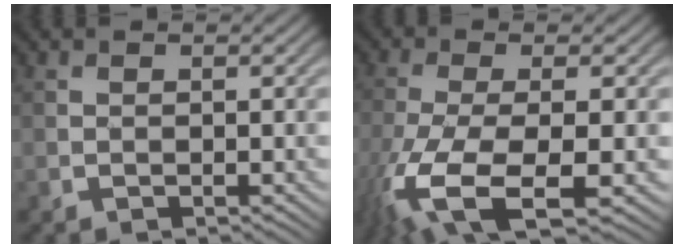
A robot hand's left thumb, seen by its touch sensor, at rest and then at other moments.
{"total": 12.0, "force": [-5.6, 4.2, 9.7], "torque": [-0.225, -0.038, -0.100]}